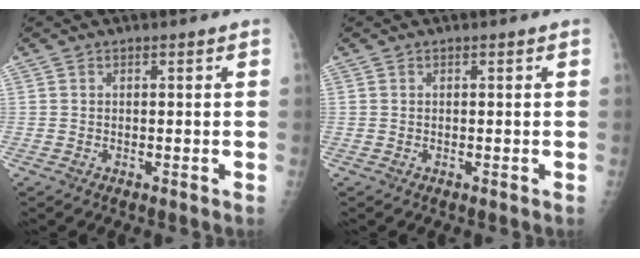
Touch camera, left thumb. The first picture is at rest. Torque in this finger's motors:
{"motor_torque": [0.00, 0.00, 0.00, 0.00, 0.00]}